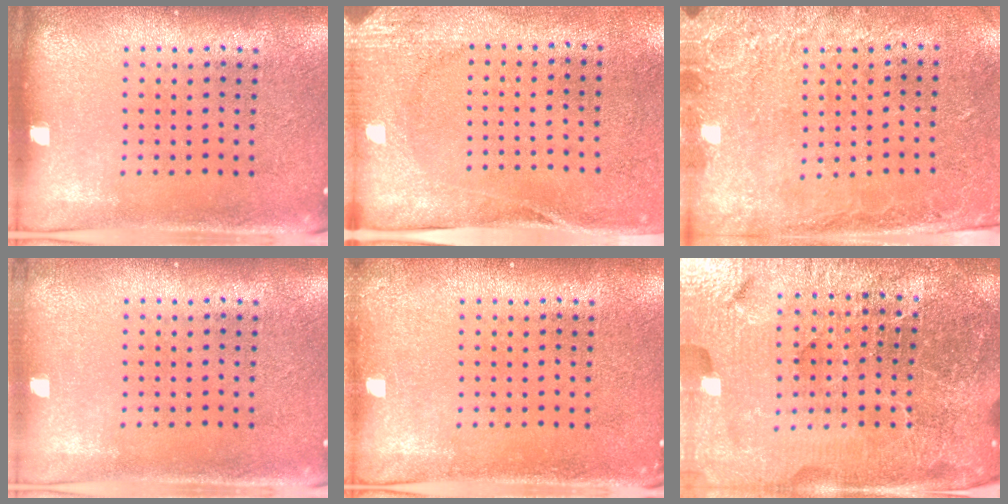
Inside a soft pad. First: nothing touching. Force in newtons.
{"total": 2.7, "press": 2.1, "slide": 1.7}
{"total": 2.6, "press": 1.9, "slide": 1.8}
{"total": 0.5, "press": 0.5, "slide": 0.2}
{"total": 0.6, "press": 0.6, "slide": 0.1}
{"total": 6.6, "press": 5.9, "slide": 3.0}